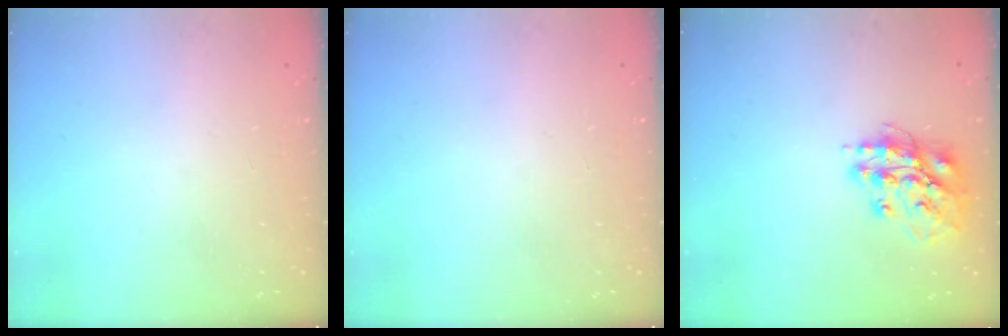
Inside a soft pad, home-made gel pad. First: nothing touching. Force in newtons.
{"total": 0.0}
{"total": 13.9, "press": 13.7, "slide": 2.0}